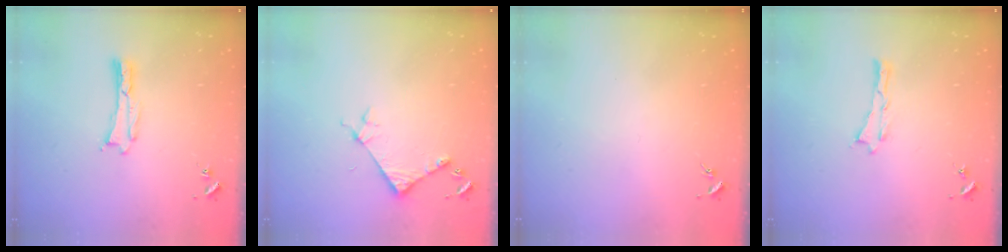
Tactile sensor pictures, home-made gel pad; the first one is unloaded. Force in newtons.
{"total": 4.4, "press": 4.4, "slide": 0.4}
{"total": 0.0}
{"total": 0.0}